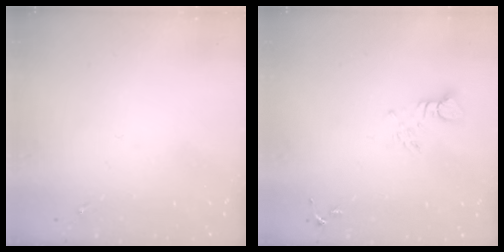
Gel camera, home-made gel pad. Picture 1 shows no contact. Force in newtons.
{"total": 3.8, "press": 3.8, "slide": 0.3}